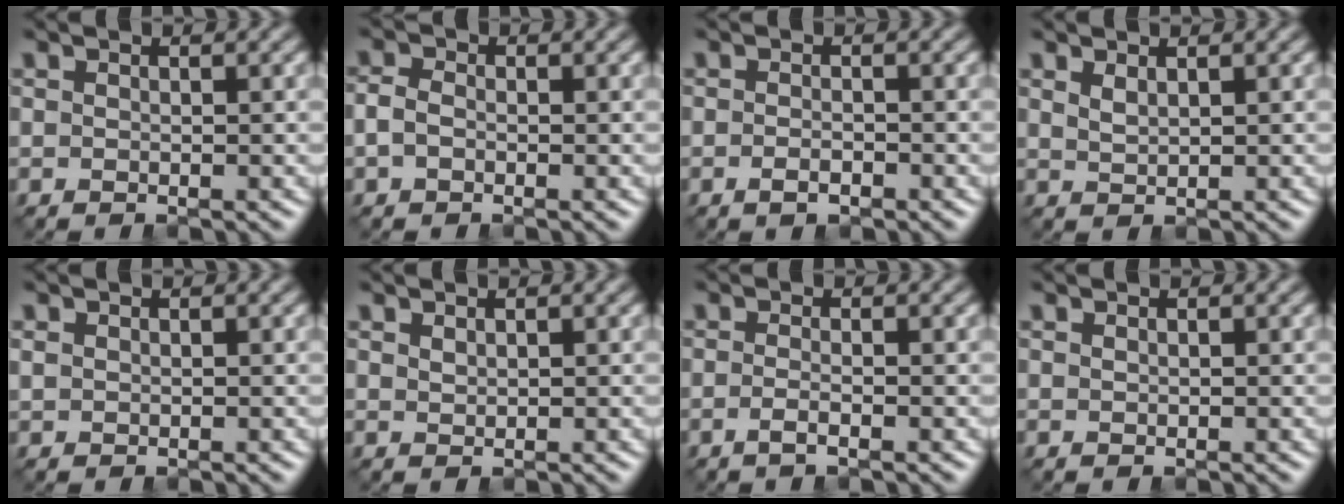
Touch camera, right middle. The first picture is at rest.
{"total": 1.6, "force": [-0.5, 1.1, 1.1], "torque": [-0.025, 0.004, -0.014]}
{"total": 1.4, "force": [-0.7, 0.5, 1.0], "torque": [-0.021, -0.002, -0.015]}
{"total": 1.1, "force": [0.8, 0.4, 0.6], "torque": [-0.018, -0.001, 0.019]}
{"total": 0.7, "force": [0.3, 0.6, 0.2], "torque": [-0.005, -0.001, 0.007]}
{"total": 0.7, "force": [0.5, 0.3, 0.3], "torque": [-0.010, -0.001, 0.013]}
{"total": 1.4, "force": [-0.6, 0.4, 1.2], "torque": [-0.020, -0.003, -0.015]}
{"total": 0.0}